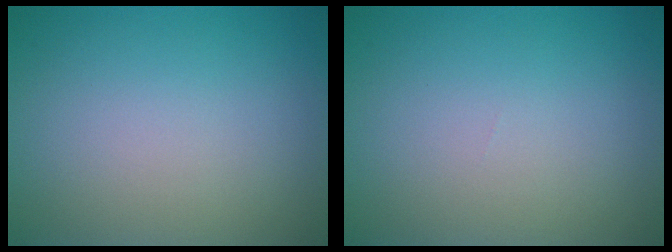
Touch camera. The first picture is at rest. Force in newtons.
{"total": 0.0}